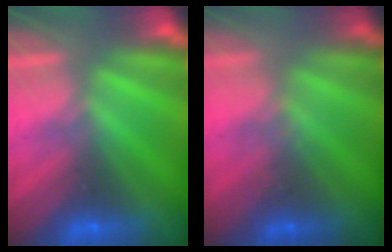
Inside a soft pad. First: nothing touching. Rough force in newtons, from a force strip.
{"total": 1.5}